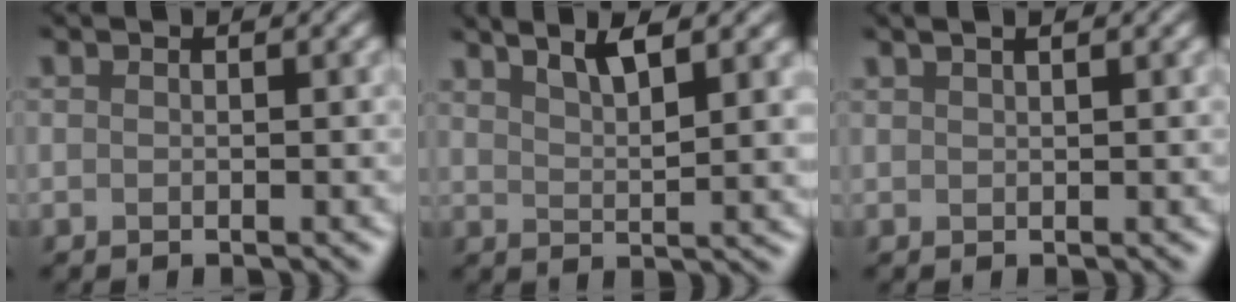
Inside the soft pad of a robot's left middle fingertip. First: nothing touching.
{"total": 3.1, "force": [2.3, -0.3, 2.0], "torque": [-0.048, 0.004, 0.063]}
{"total": 1.7, "force": [1.0, 0.7, 1.2], "torque": [0.002, 0.024, 0.002]}